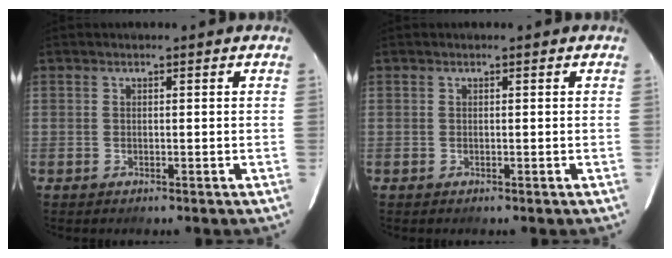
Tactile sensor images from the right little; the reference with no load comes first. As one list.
[{"total": 0.0}]